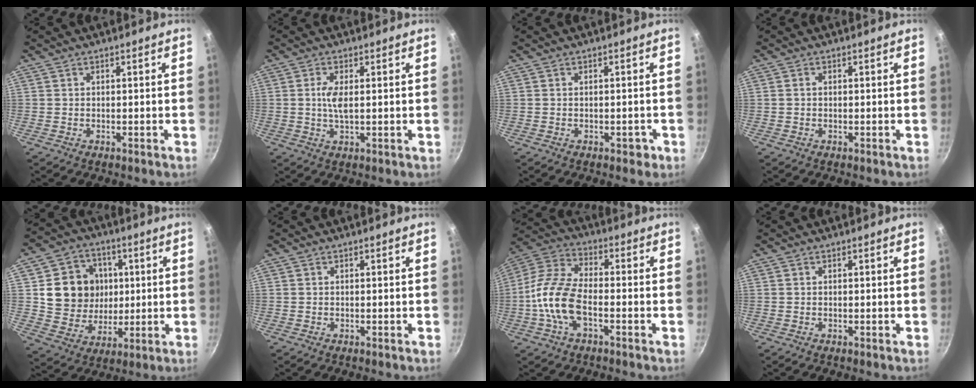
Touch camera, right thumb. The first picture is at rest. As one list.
[{"total": 3.9, "force": [0.5, 1.5, 3.6], "torque": [-0.075, 0.000, 0.009]}, {"total": 0.8, "force": [-0.5, 0.4, 0.5], "torque": [-0.005, 0.008, -0.004]}, {"total": 0.9, "force": [0.0, 0.7, 0.5], "torque": [-0.009, 0.005, -0.001]}, {"total": 14.5, "force": [2.4, 12.9, 6.1], "torque": [-0.075, 0.000, 0.049]}, {"total": 0.0}, {"total": 13.1, "force": [-3.3, 6.6, 10.8], "torque": [-0.209, 0.034, -0.082]}, {"total": 0.0}]